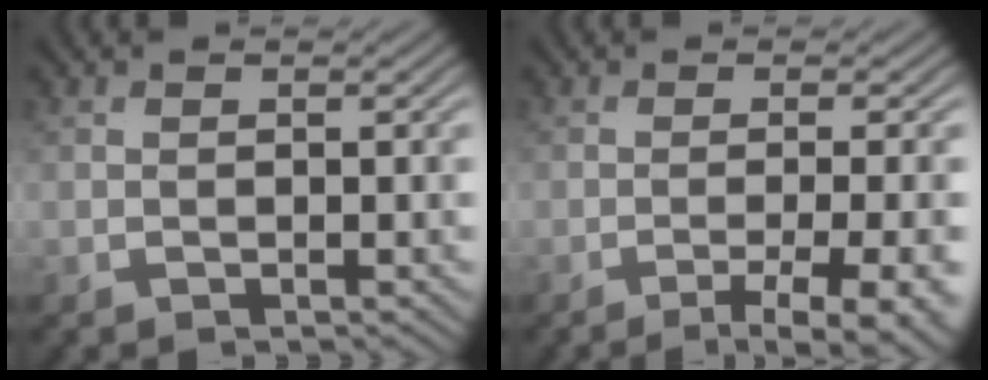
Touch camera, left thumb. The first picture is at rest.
{"total": 7.8, "force": [-3.9, 1.5, 6.6], "torque": [-0.084, 0.003, -0.050]}